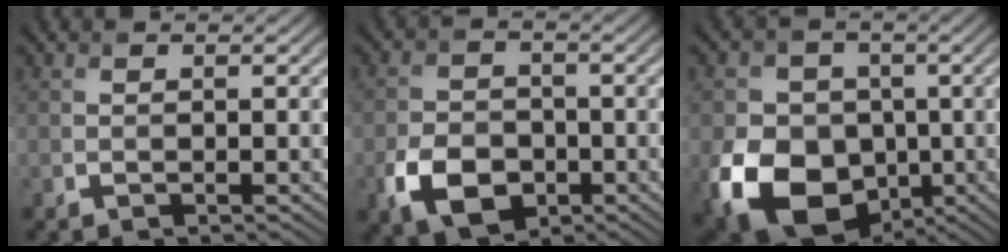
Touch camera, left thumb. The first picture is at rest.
{"total": 7.0, "force": [-2.9, 4.9, 4.1], "torque": [-0.089, -0.012, -0.057]}
{"total": 14.9, "force": [-4.4, 11.7, 8.1], "torque": [-0.165, -0.045, -0.090]}